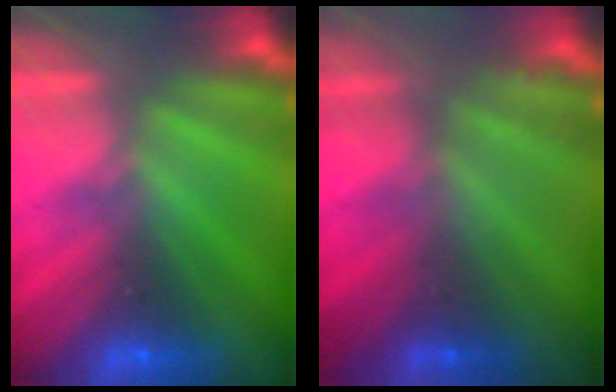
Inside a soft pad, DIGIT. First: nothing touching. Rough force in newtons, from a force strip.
{"total": 2.2}